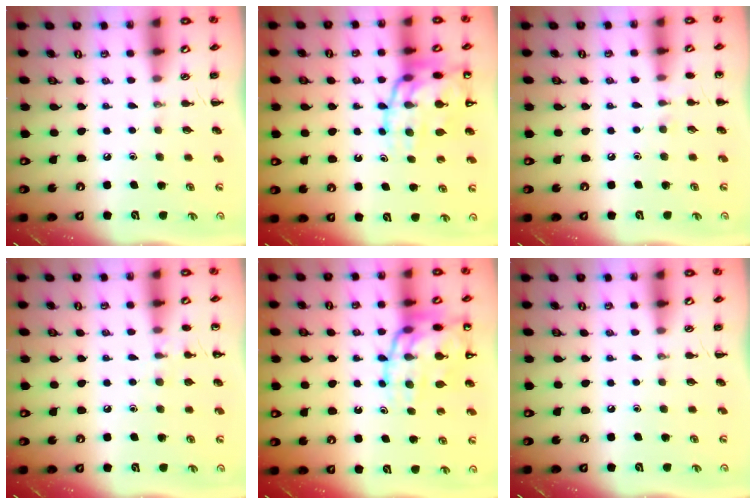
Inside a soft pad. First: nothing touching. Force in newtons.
{"total": 19.4, "press": 19.1, "slide": 3.5}
{"total": 5.5, "press": 5.2, "slide": 1.8}
{"total": 5.7, "press": 5.4, "slide": 1.7}
{"total": 19.4, "press": 19.1, "slide": 3.5}
{"total": 0.0}